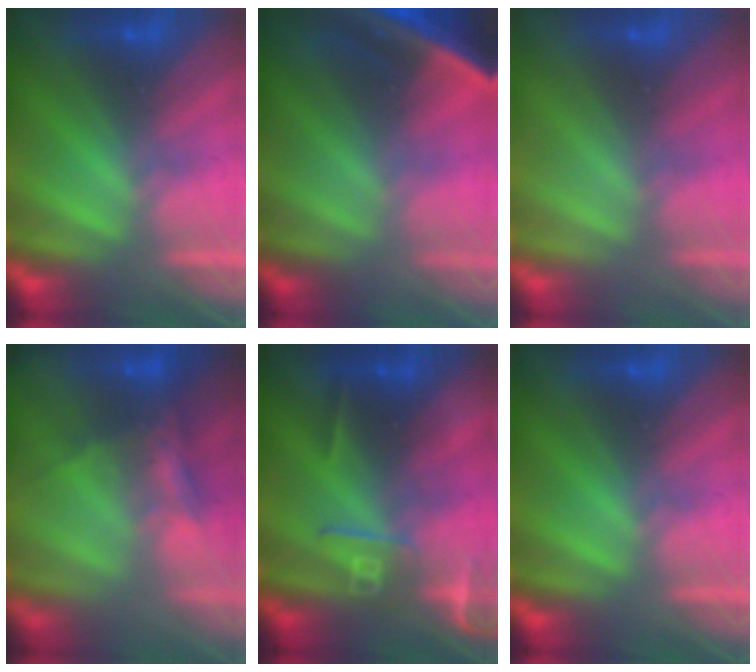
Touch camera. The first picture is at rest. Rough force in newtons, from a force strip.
{"total": 7.1}
{"total": 2.9}
{"total": 7.6}
{"total": 2.7}
{"total": 0.0}